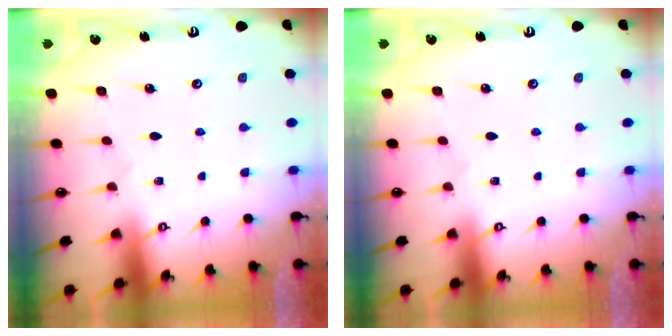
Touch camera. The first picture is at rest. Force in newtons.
{"total": 0.0}